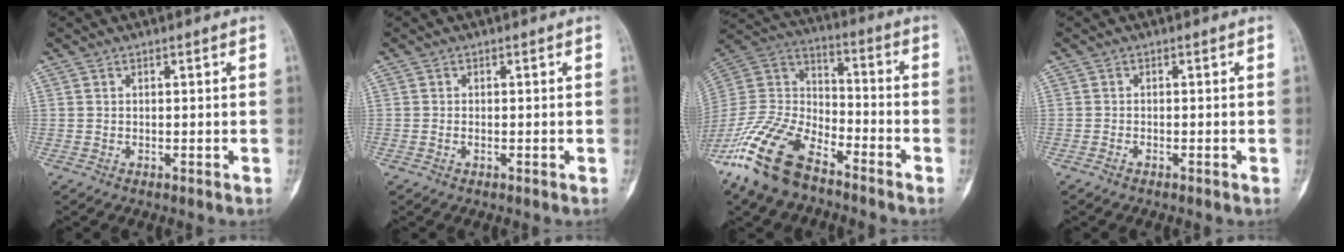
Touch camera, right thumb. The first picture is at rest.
{"total": 0.6, "force": [-0.1, 0.3, 0.5], "torque": [-0.011, 0.004, 0.000]}
{"total": 17.9, "force": [-12.3, 8.1, 10.3], "torque": [-0.209, 0.058, -0.237]}
{"total": 0.5, "force": [-0.4, 0.2, 0.2], "torque": [-0.007, 0.001, -0.007]}